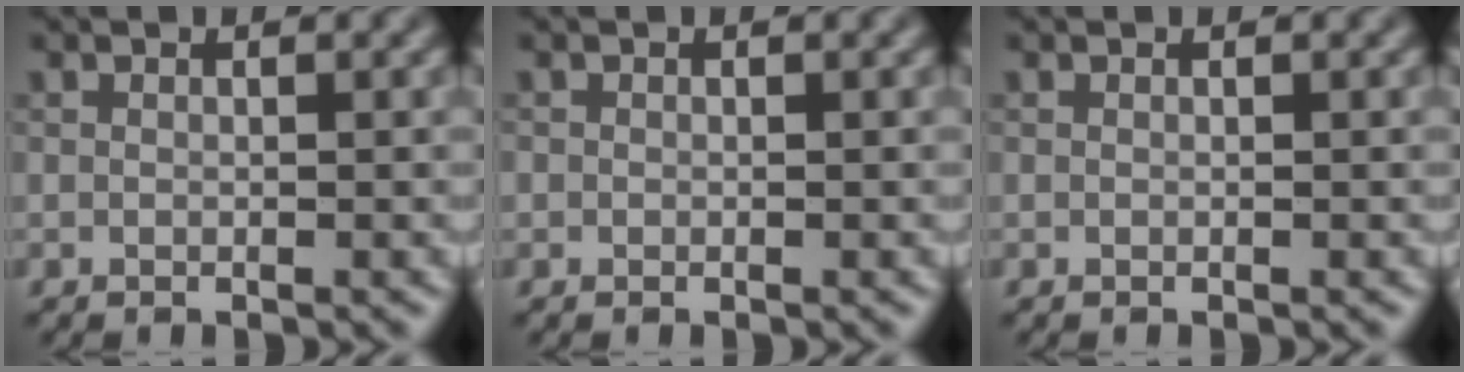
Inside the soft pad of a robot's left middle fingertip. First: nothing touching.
{"total": 0.0}
{"total": 0.0}